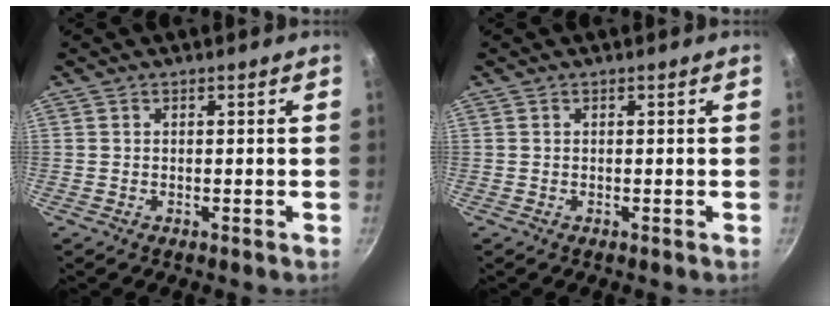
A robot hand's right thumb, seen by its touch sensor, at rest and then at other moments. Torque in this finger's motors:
{"motor_torque": [-0.18, 0.09, -0.15, 0.09, 0.00]}